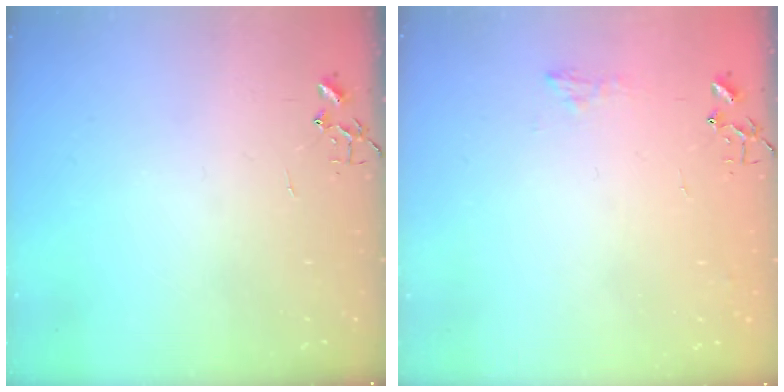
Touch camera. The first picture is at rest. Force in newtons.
{"total": 6.4, "press": 6.4, "slide": 0.6}